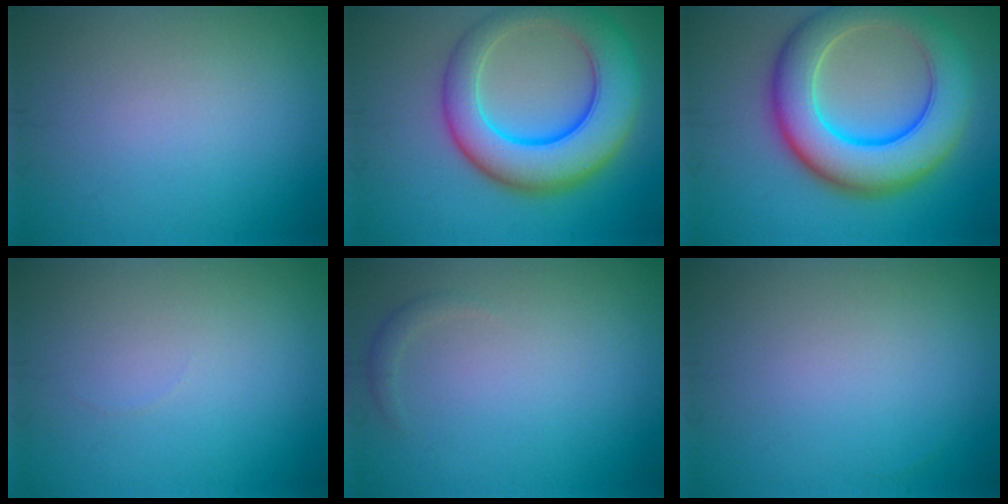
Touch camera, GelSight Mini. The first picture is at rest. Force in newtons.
{"total": 10.1, "press": 10.1, "slide": 0.4}
{"total": 10.8, "press": 10.8, "slide": 0.4}
{"total": 0.0}
{"total": 0.7, "press": 0.7, "slide": 0.1}
{"total": 0.0}